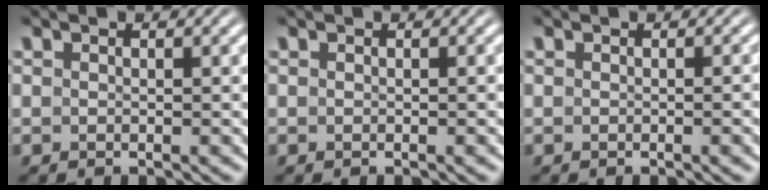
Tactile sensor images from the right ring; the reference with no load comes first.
{"total": 0.0}
{"total": 0.7, "force": [-0.3, -0.2, 0.5], "torque": [-0.008, 0.007, -0.007]}